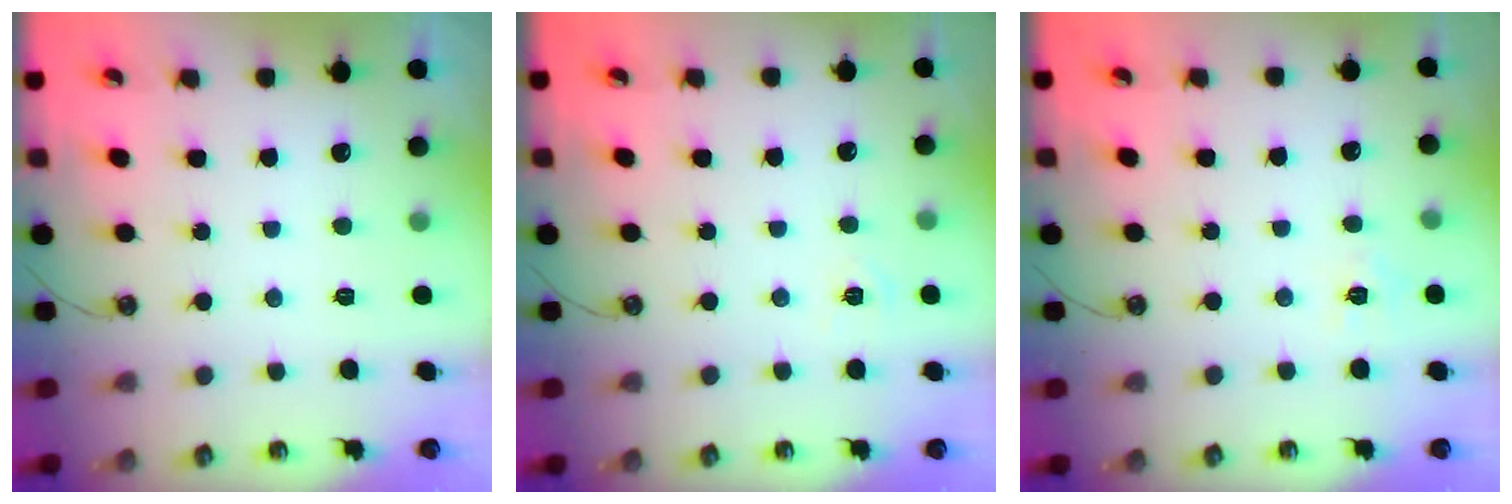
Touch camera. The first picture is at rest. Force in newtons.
{"total": 3.2, "press": 3.2, "slide": 0.4}
{"total": 7.0, "press": 6.9, "slide": 0.7}